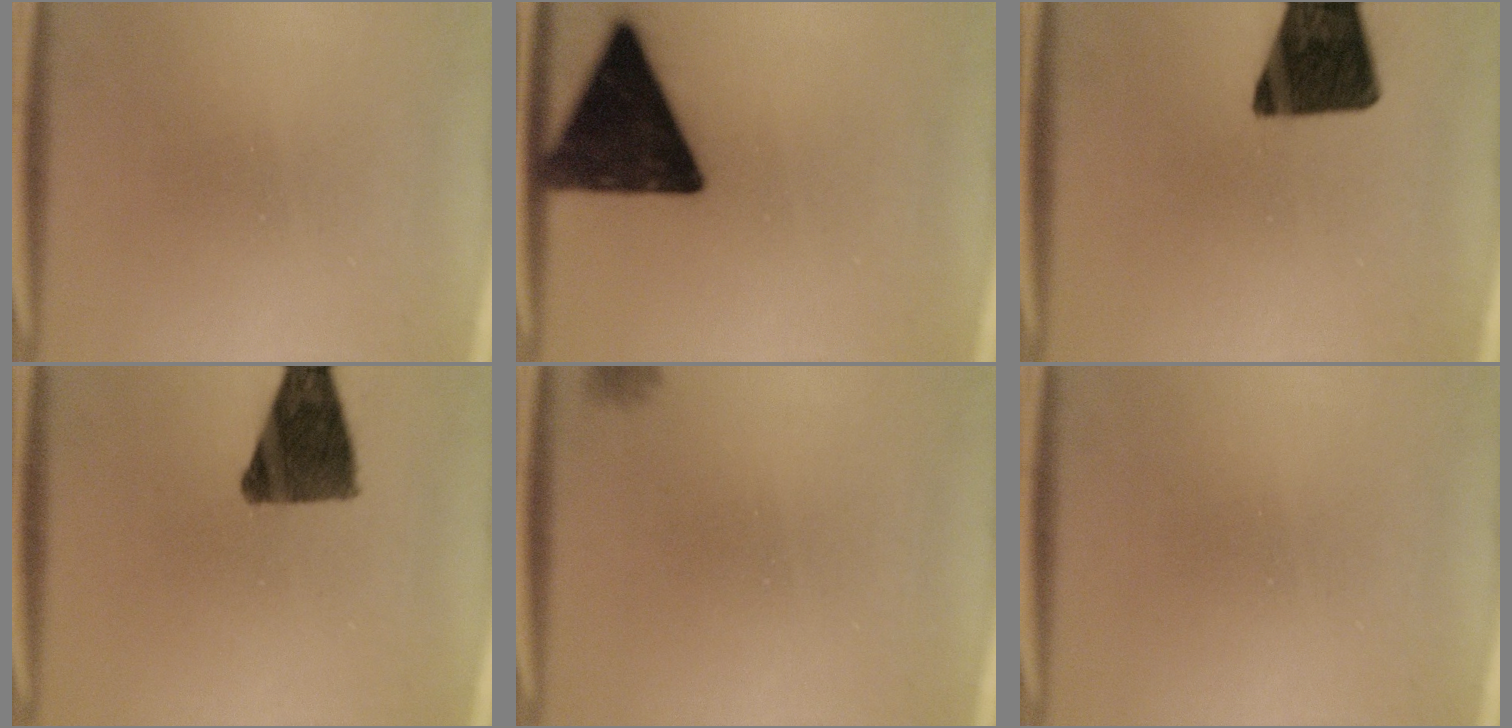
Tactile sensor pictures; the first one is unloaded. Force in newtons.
{"total": 17.2}
{"total": 15.6}
{"total": 10.8}
{"total": 1.6}
{"total": 0.0}